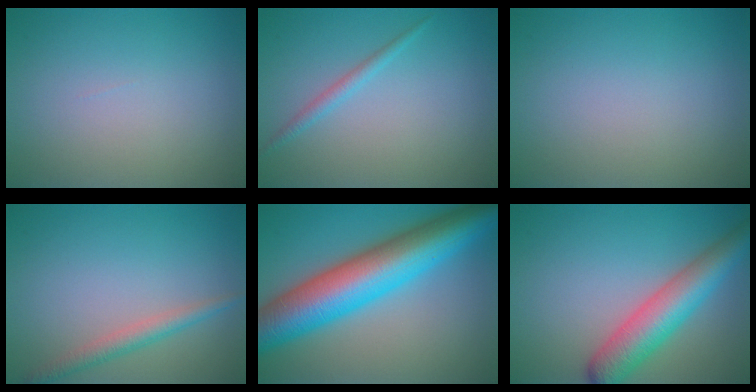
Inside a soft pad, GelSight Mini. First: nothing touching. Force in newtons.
{"total": 1.3, "press": 1.3, "slide": 0.1}
{"total": 0.0}
{"total": 2.2, "press": 2.2, "slide": 0.1}
{"total": 12.3, "press": 12.3, "slide": 0.1}
{"total": 6.6, "press": 6.6, "slide": 0.2}